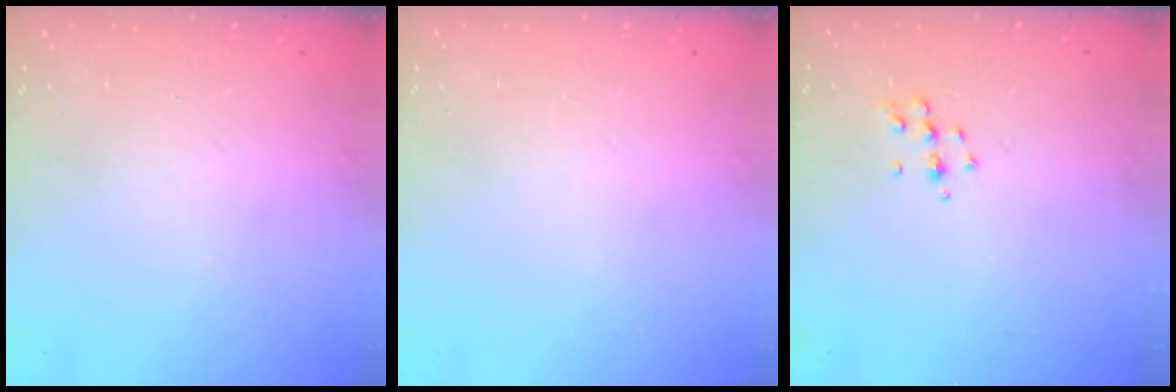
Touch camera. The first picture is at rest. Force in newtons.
{"total": 0.0}
{"total": 4.7, "press": 4.6, "slide": 0.8}